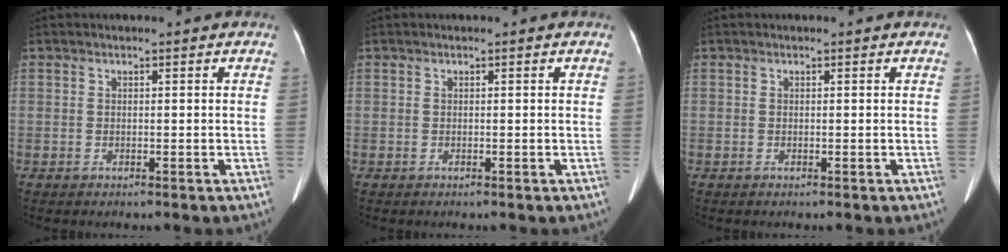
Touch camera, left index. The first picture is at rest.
{"total": 0.0}
{"total": 0.0}